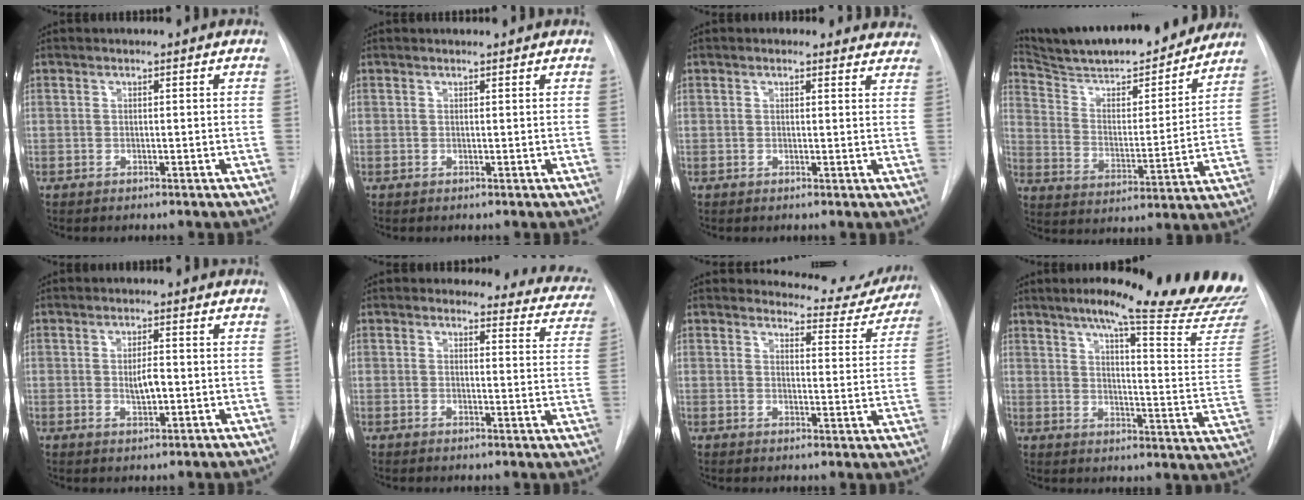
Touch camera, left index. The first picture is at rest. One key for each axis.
{"total": 0.5, "fx": 0.5, "fy": 0.1, "fz": 0.0, "tx": -0.006, "ty": 0.009, "tz": 0.009}
{"total": 6.2, "fx": 5.7, "fy": 2.3, "fz": 0.4, "tx": 0.033, "ty": -0.015, "tz": 0.027}
{"total": 22.6, "fx": 20.3, "fy": 3.9, "fz": 9.1, "tx": -0.149, "ty": -0.017, "tz": 0.299}
{"total": 2.9, "fx": -1.1, "fy": 0.9, "fz": 2.6, "tx": -0.046, "ty": -0.007, "tz": -0.013}
{"total": 11.9, "fx": 11.2, "fy": 4.0, "fz": 0.4, "tx": 0.050, "ty": -0.076, "tz": 0.076}
{"total": 9.0, "fx": 8.7, "fy": 2.2, "fz": -0.2, "tx": 0.021, "ty": -0.041, "tz": 0.083}
{"total": 23.8, "fx": 20.5, "fy": 0.8, "fz": 12.1, "tx": -0.163, "ty": -0.104, "tz": 0.242}